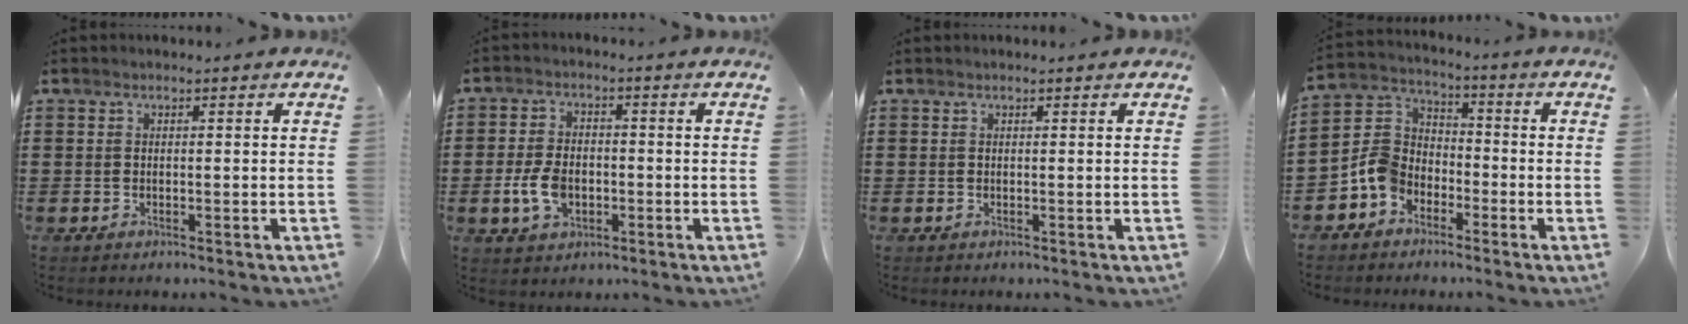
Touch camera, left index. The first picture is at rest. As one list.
[{"total": 6.0, "force": [-1.5, 3.7, 4.5], "torque": [-0.113, -0.002, -0.034]}, {"total": 0.0}, {"total": 6.1, "force": [-3.4, 4.7, 2.0], "torque": [-0.080, 0.010, -0.078]}]